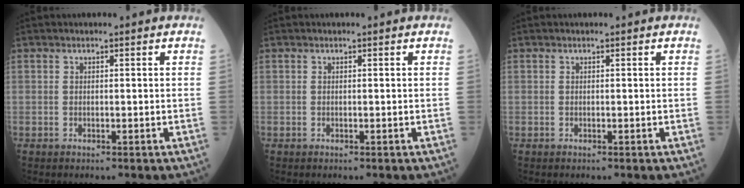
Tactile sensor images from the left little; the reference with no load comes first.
{"total": 0.0}
{"total": 0.0}